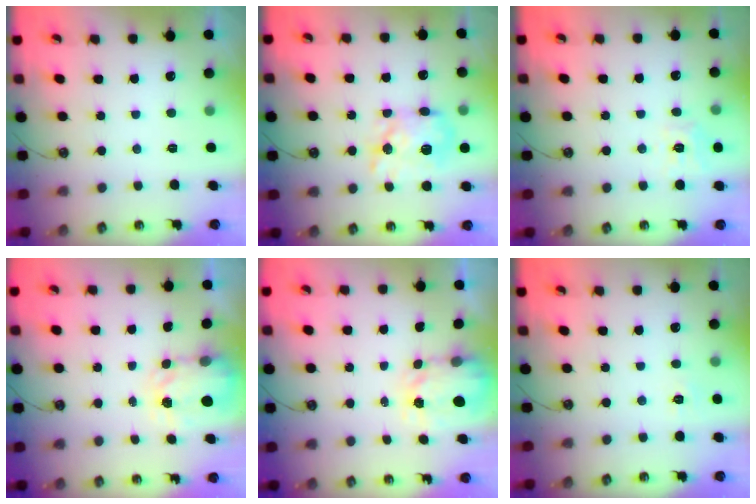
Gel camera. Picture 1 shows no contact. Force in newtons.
{"total": 11.2, "press": 11.2, "slide": 0.4}
{"total": 8.9, "press": 8.9, "slide": 1.1}
{"total": 3.7, "press": 3.6, "slide": 0.5}
{"total": 3.4, "press": 3.4, "slide": 0.4}
{"total": 3.5, "press": 3.5, "slide": 0.5}